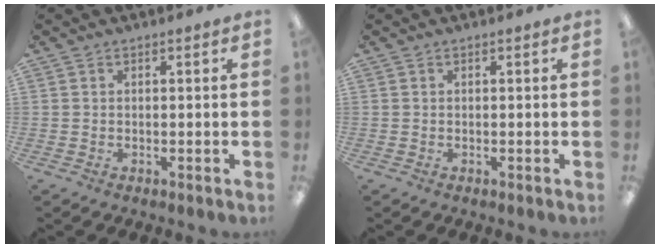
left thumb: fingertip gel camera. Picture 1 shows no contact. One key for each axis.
{"total": 0.0}